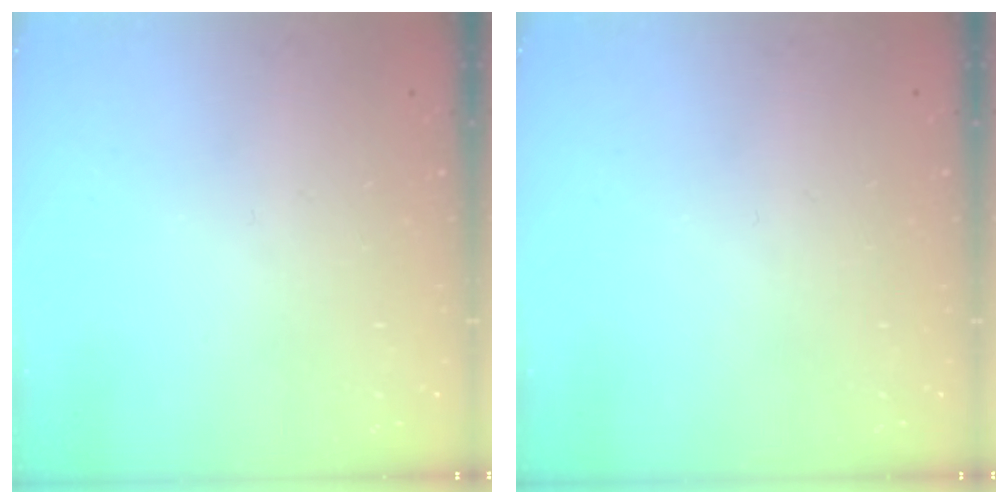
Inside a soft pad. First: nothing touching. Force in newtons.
{"total": 0.0}